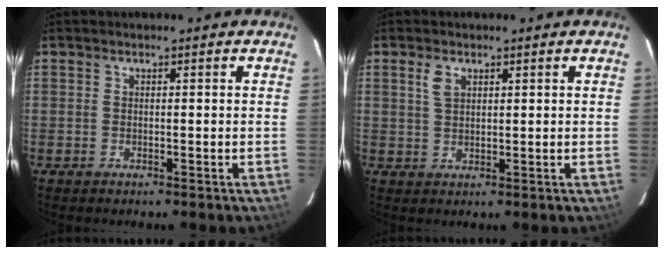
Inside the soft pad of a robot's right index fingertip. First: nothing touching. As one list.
[{"total": 2.9, "force": [1.4, 1.7, 1.8], "torque": [-0.036, 0.005, 0.028]}]